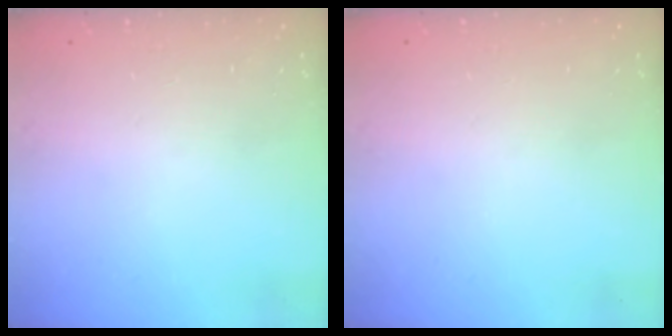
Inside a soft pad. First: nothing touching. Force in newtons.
{"total": 0.0}